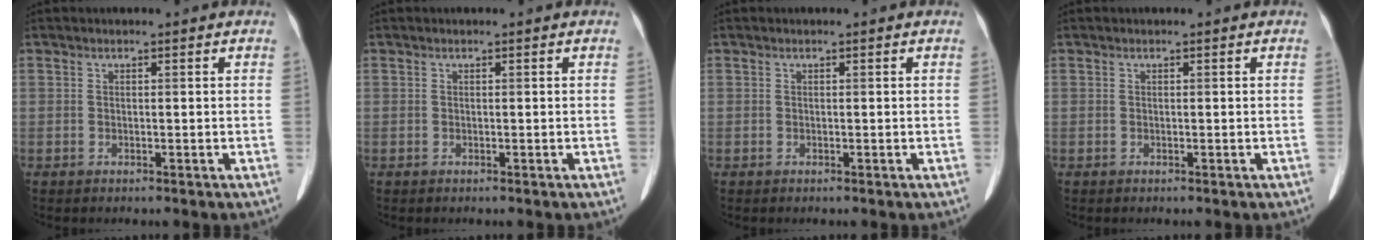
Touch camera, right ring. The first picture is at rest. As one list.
[{"total": 0.0}, {"total": 0.0}, {"total": 0.0}]